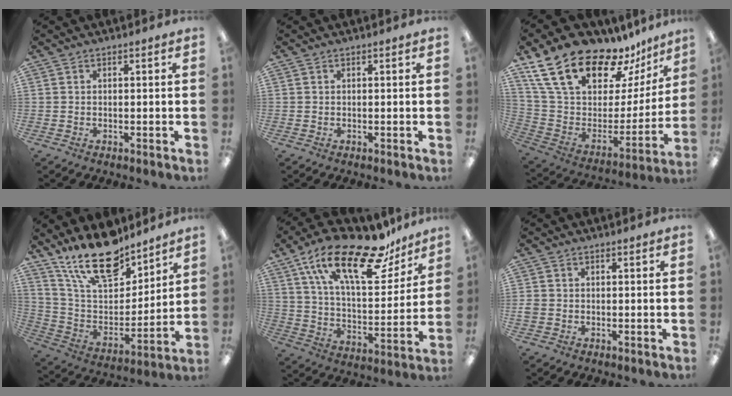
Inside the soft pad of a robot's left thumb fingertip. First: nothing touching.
{"total": 0.0}
{"total": 23.7, "force": [17.8, 10.4, 11.8], "torque": [-0.208, -0.120, 0.322]}
{"total": 19.5, "force": [15.1, 7.9, 9.5], "torque": [-0.184, -0.086, 0.270]}
{"total": 24.8, "force": [16.5, 9.3, 16.0], "torque": [-0.261, -0.091, 0.274]}
{"total": 1.3, "force": [-0.3, 1.1, 0.7], "torque": [-0.011, 0.004, -0.006]}